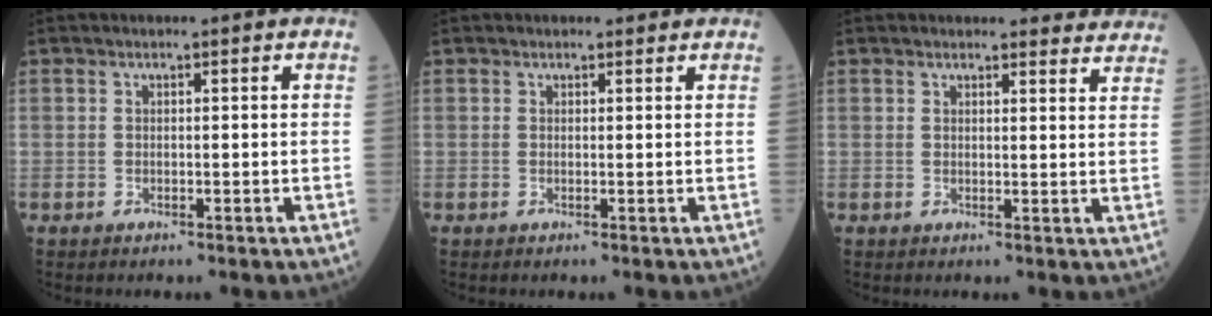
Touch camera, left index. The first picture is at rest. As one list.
[{"total": 1.0, "force": [0.8, 0.6, 0.0], "torque": [-0.005, 0.002, 0.008]}, {"total": 9.4, "force": [9.2, 1.9, 1.2], "torque": [0.024, -0.007, 0.073]}]